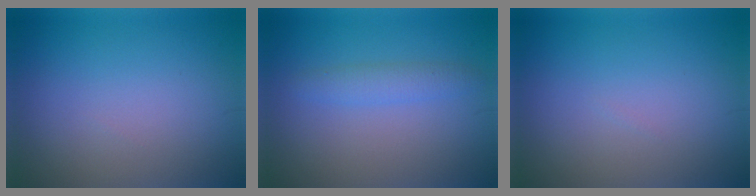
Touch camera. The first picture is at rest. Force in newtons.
{"total": 1.9, "press": 1.9, "slide": 0.1}
{"total": 0.0}